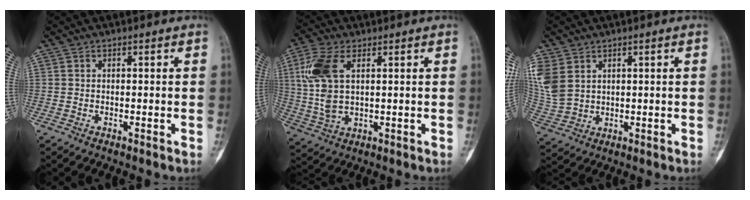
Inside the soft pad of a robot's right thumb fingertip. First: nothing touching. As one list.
[{"total": 10.8, "force": [3.0, 5.5, 8.8], "torque": [-0.207, 0.000, 0.065]}, {"total": 10.2, "force": [3.8, 7.5, 5.8], "torque": [-0.150, -0.004, 0.092]}]